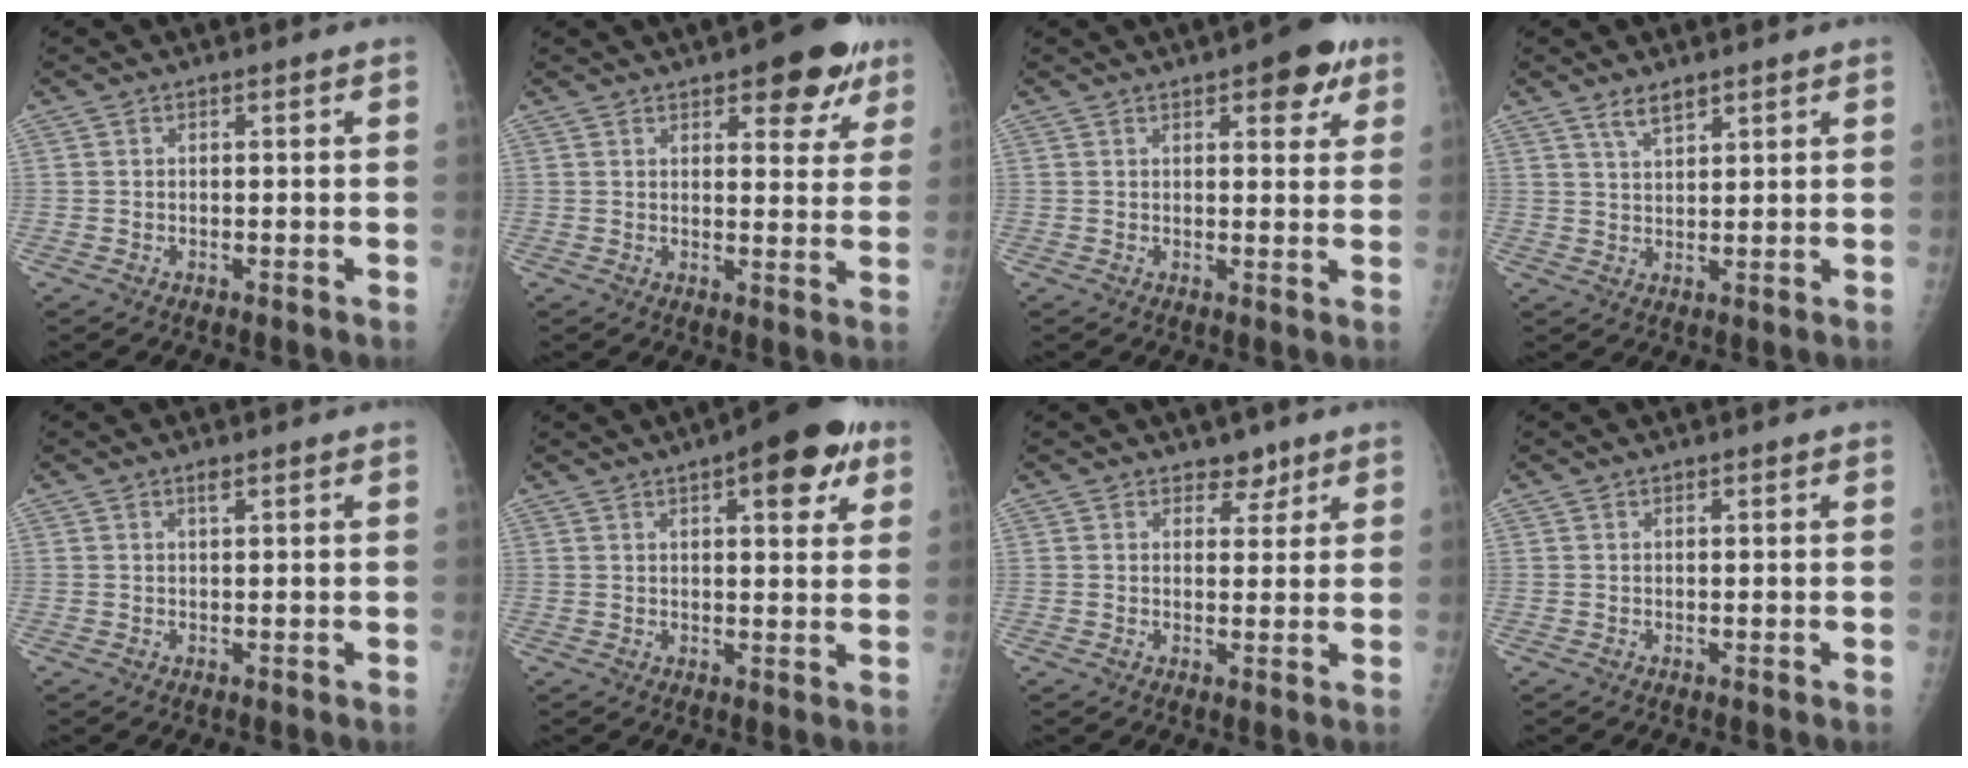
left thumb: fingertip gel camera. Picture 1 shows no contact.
{"total": 9.8, "force": [5.8, 4.3, 6.7], "torque": [-0.043, -0.023, 0.069]}
{"total": 7.0, "force": [3.6, 3.0, 5.2], "torque": [-0.038, -0.011, 0.037]}
{"total": 3.5, "force": [2.6, 1.2, 2.0], "torque": [-0.030, -0.014, 0.051]}
{"total": 1.0, "force": [0.6, 0.3, 0.7], "torque": [-0.011, -0.001, 0.012]}
{"total": 11.3, "force": [5.5, 4.2, 8.9], "torque": [-0.084, -0.009, 0.062]}
{"total": 2.9, "force": [2.1, 1.9, 0.8], "torque": [0.013, -0.012, 0.027]}
{"total": 0.0}